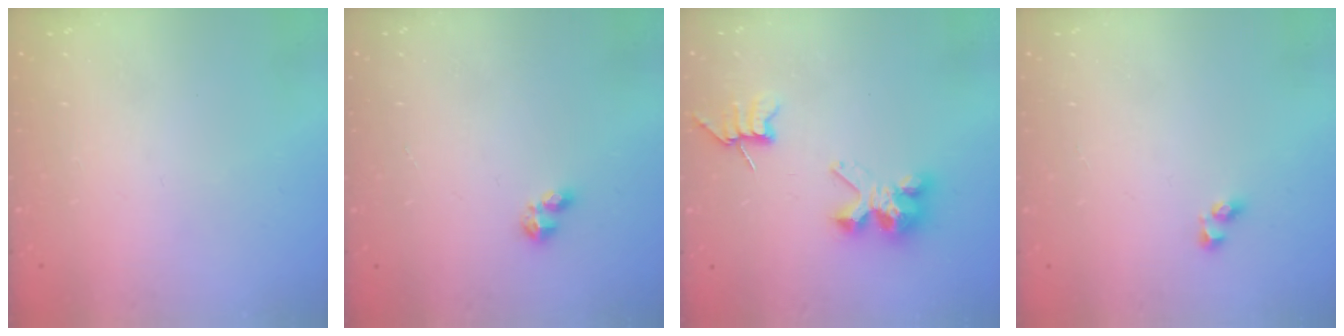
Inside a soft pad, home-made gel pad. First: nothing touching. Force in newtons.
{"total": 3.3, "press": 3.2, "slide": 0.7}
{"total": 7.8, "press": 7.8, "slide": 0.5}
{"total": 4.0, "press": 3.7, "slide": 1.6}